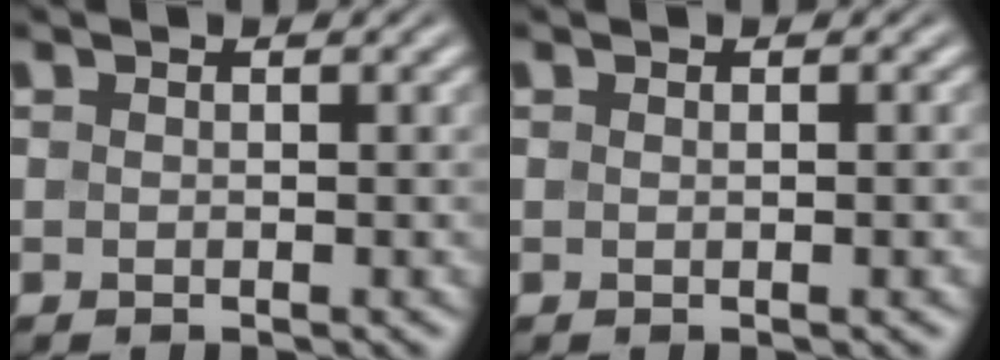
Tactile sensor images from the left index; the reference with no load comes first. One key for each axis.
{"total": 1.1, "fx": -0.1, "fy": 0.2, "fz": 1.1, "tx": -0.012, "ty": 0.002, "tz": -0.003}